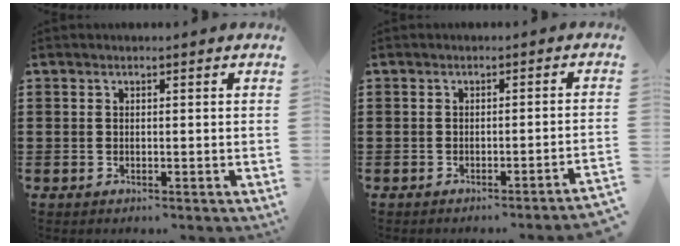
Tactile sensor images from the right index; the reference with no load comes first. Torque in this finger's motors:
{"motor_torque": [0.76, -0.76, 0.13, 0.03]}